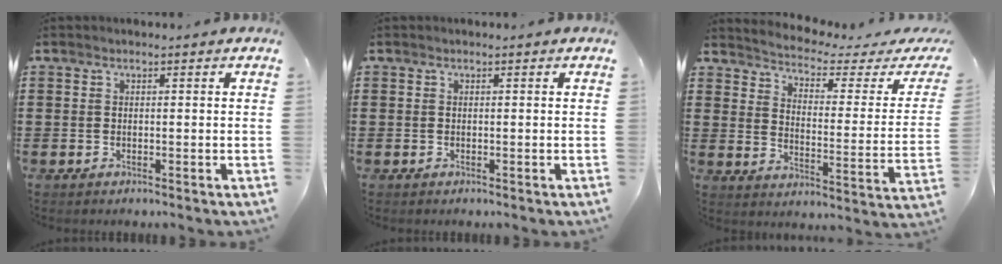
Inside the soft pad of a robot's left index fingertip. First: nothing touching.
{"total": 0.0}
{"total": 2.6, "force": [2.3, 0.3, 1.2], "torque": [-0.043, -0.026, 0.029]}